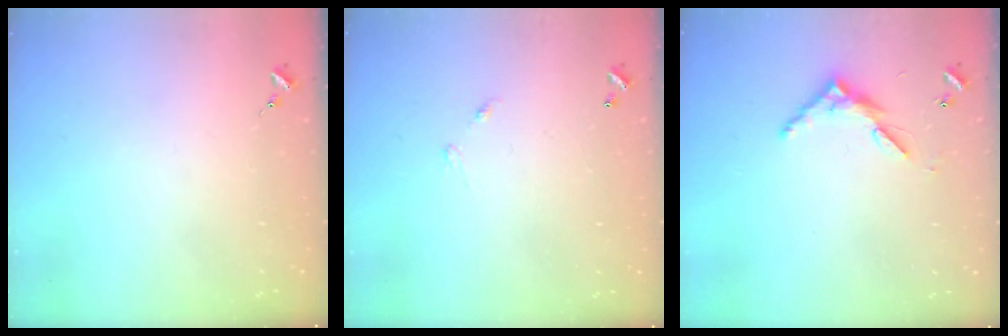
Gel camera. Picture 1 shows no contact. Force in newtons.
{"total": 4.9, "press": 4.9, "slide": 0.3}
{"total": 7.4, "press": 7.4, "slide": 0.4}